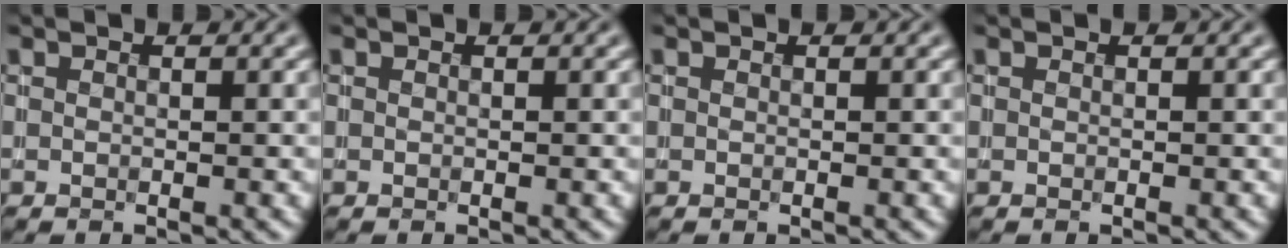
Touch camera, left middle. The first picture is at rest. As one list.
[{"total": 0.0}, {"total": 0.0}, {"total": 0.0}]